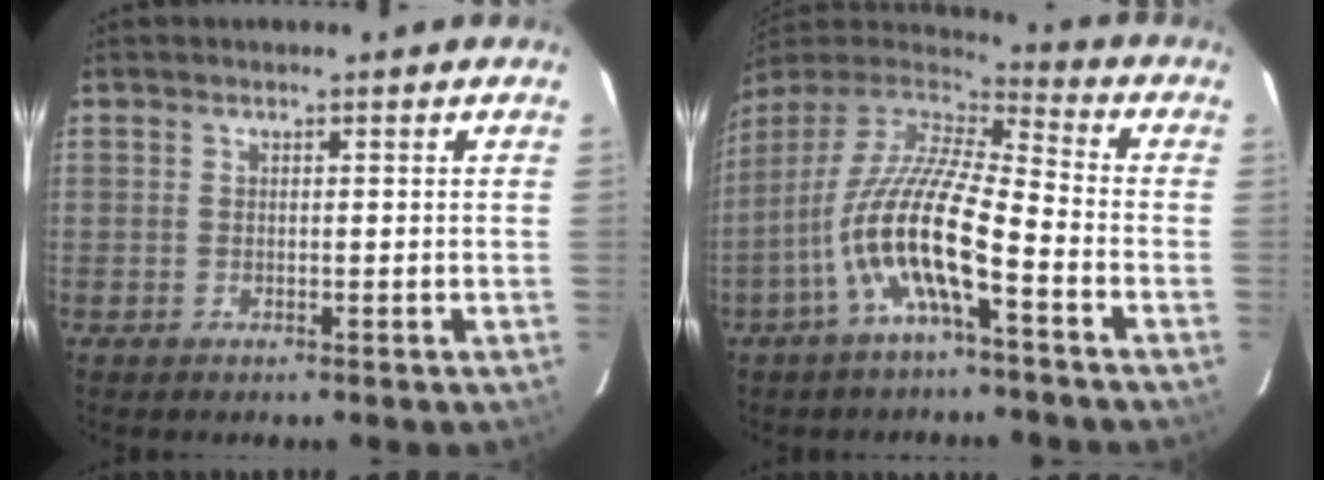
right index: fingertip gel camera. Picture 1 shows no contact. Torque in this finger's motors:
{"motor_torque": [1.87, -0.26, 1.05, 0.21]}